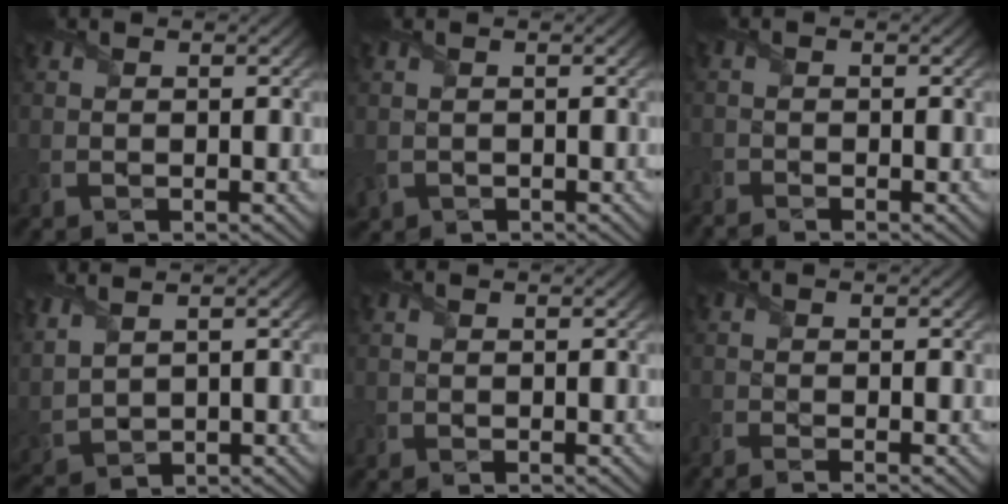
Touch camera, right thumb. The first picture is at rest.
{"total": 0.9, "force": [-0.2, 0.8, 0.3], "torque": [-0.017, -0.006, -0.002]}
{"total": 1.7, "force": [-1.7, 0.1, 0.1], "torque": [-0.007, -0.008, -0.039]}
{"total": 4.2, "force": [2.7, 1.8, 2.6], "torque": [-0.096, 0.005, 0.063]}
{"total": 0.0}
{"total": 1.9, "force": [-1.6, -0.2, 1.0], "torque": [-0.026, -0.004, -0.036]}